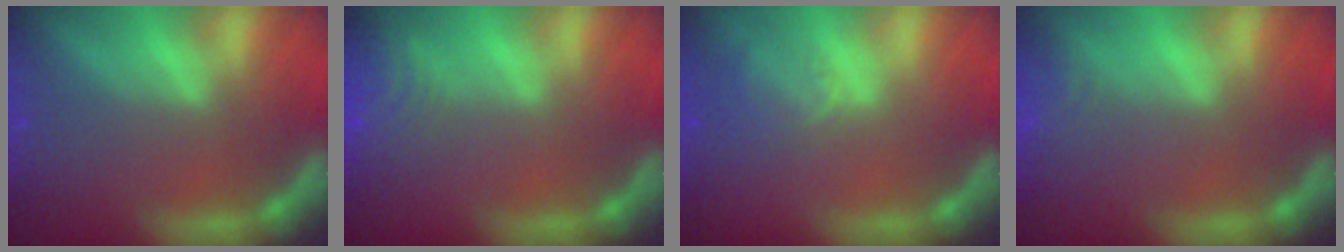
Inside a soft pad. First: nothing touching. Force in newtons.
{"total": 6.5}
{"total": 2.5}
{"total": 2.4}